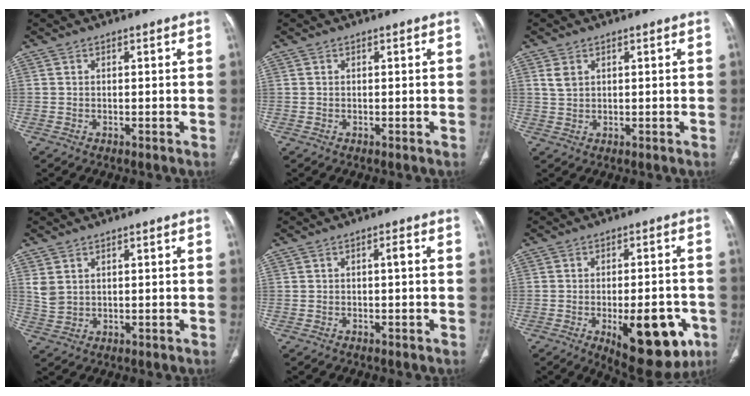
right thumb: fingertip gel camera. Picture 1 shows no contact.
{"total": 0.0}
{"total": 2.2, "force": [1.1, 1.5, 1.2], "torque": [-0.025, 0.002, 0.031]}
{"total": 3.2, "force": [1.5, 2.1, 1.9], "torque": [-0.034, -0.004, 0.042]}
{"total": 1.0, "force": [-0.1, 0.2, 1.0], "torque": [-0.013, 0.005, -0.006]}
{"total": 17.2, "force": [-6.3, 7.4, 14.2], "torque": [-0.140, 0.014, -0.068]}